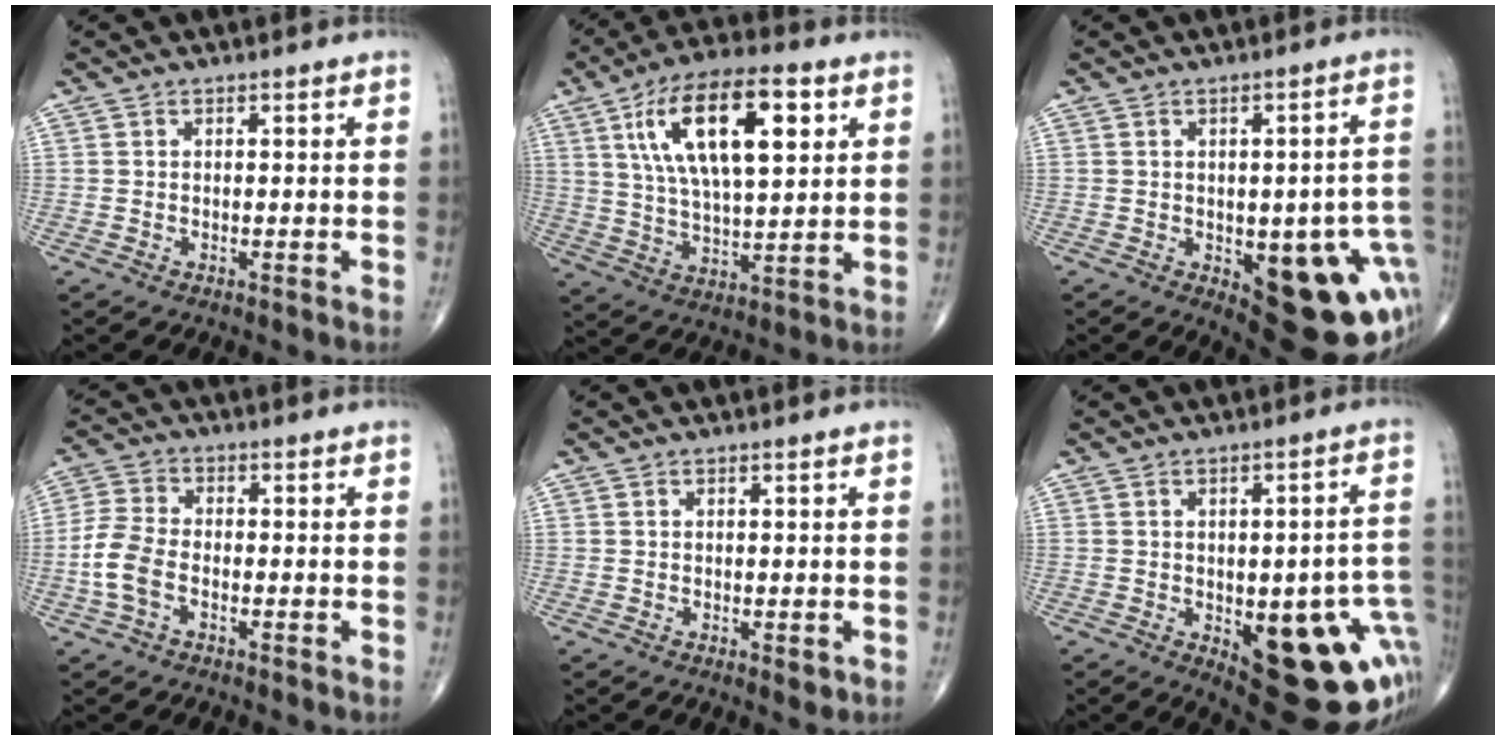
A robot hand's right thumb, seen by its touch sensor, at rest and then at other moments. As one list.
[{"total": 18.6, "force": [6.6, 7.4, 15.8], "torque": [-0.263, -0.007, 0.113]}, {"total": 18.6, "force": [-4.3, 7.3, 16.5], "torque": [-0.149, 0.014, -0.022]}, {"total": 6.8, "force": [-2.0, 4.0, 5.1], "torque": [-0.122, 0.015, -0.046]}, {"total": 1.3, "force": [-0.2, 0.5, 1.1], "torque": [-0.013, -0.004, 0.000]}, {"total": 21.6, "force": [-4.9, 8.2, 19.3], "torque": [-0.189, 0.013, -0.029]}]